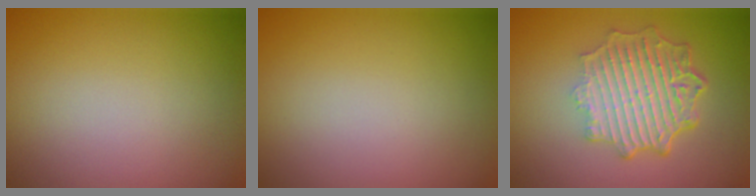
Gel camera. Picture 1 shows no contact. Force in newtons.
{"total": 0.0}
{"total": 6.5, "press": 4.8, "slide": 4.4}